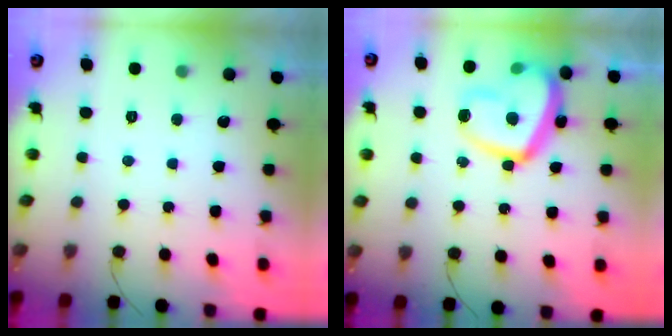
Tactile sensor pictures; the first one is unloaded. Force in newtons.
{"total": 17.7, "press": 17.6, "slide": 1.7}